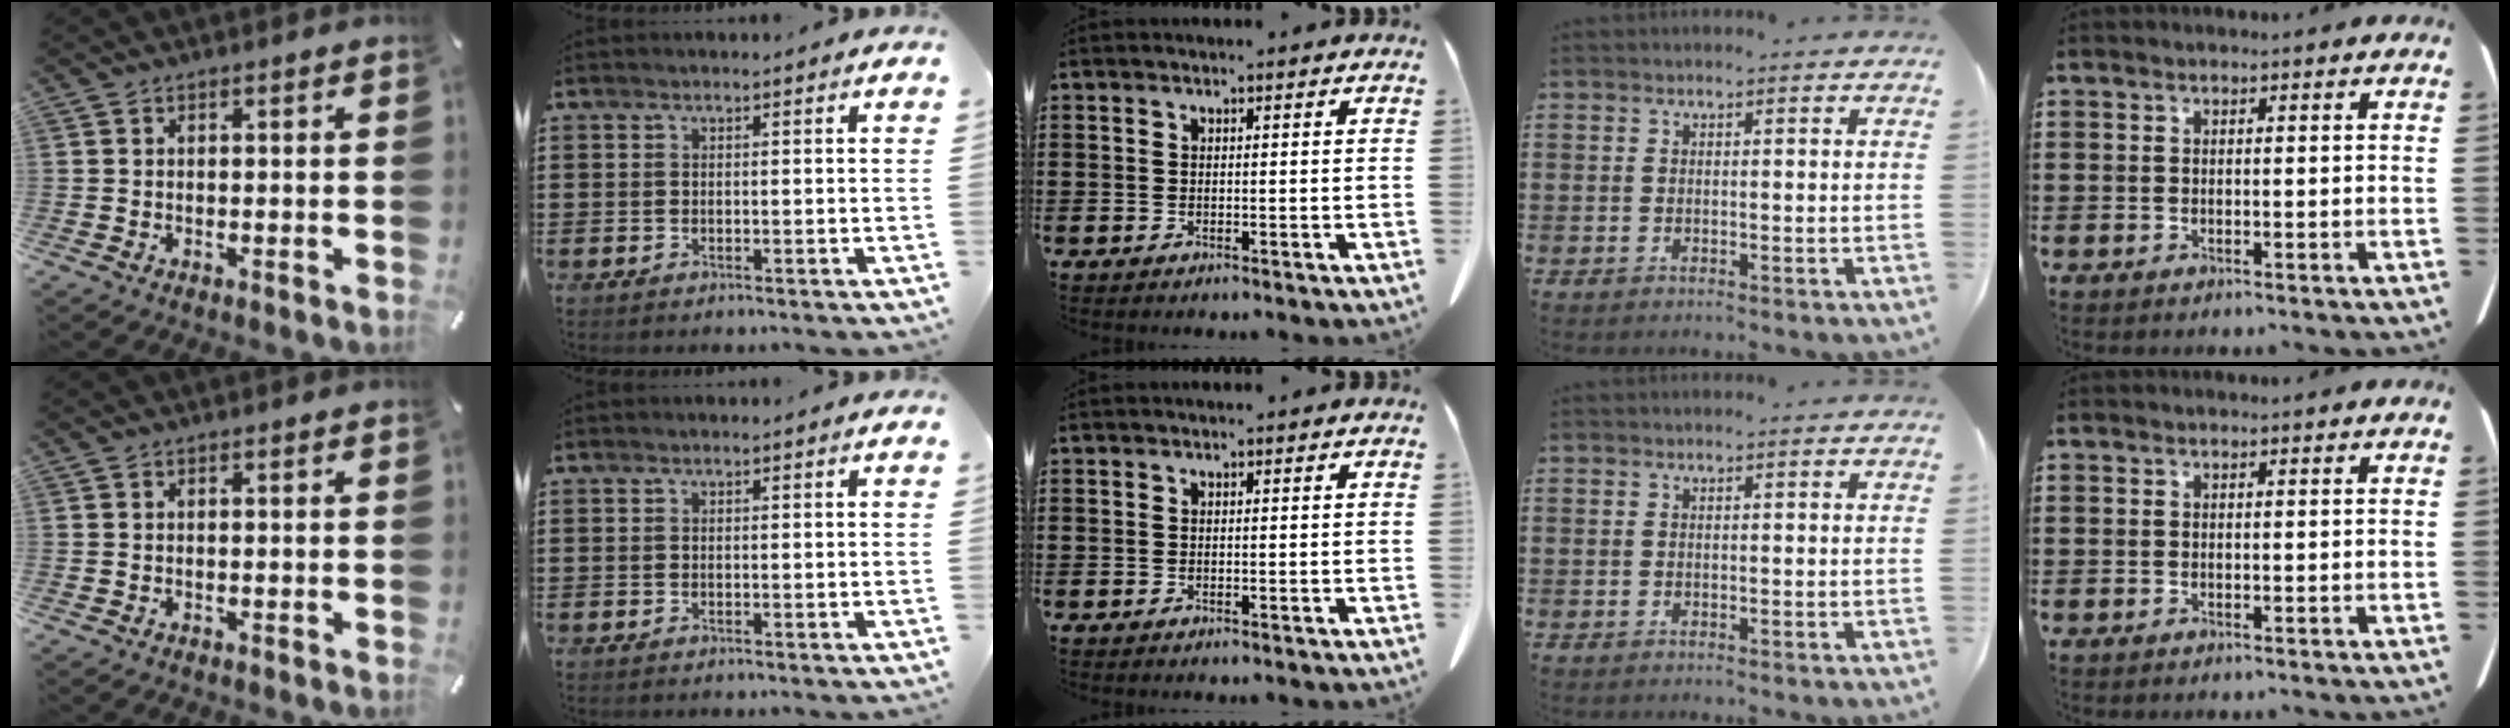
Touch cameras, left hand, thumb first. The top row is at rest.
{}